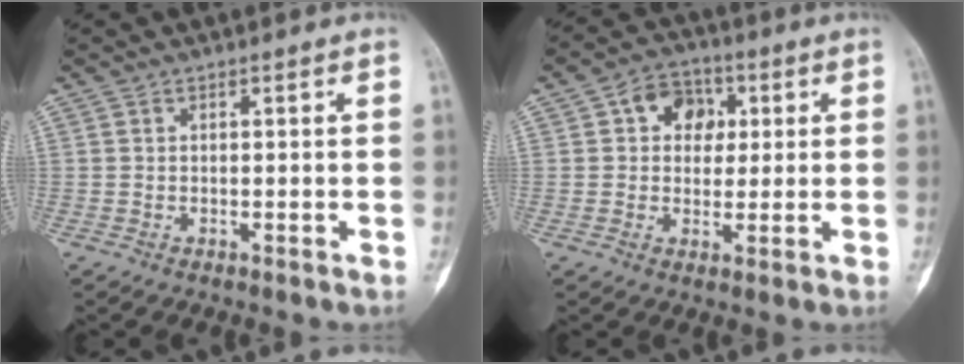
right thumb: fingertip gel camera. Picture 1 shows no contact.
{"total": 7.9, "force": [1.9, 6.3, 4.4], "torque": [-0.031, 0.006, 0.023]}